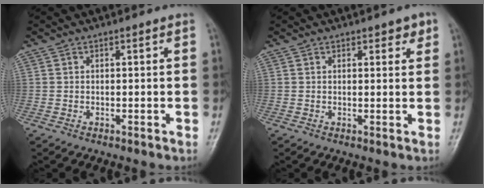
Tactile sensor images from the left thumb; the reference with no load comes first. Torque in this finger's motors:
{"motor_torque": [-0.17, 0.17, -0.18, 0.02, 0.06]}